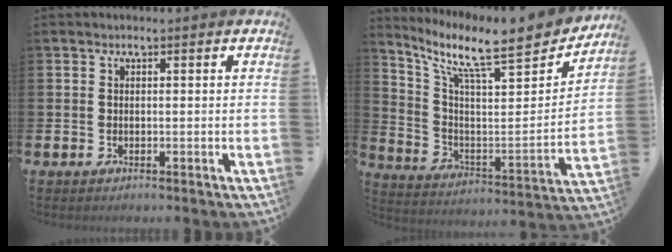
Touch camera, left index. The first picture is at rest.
{"total": 11.2, "force": [8.9, 2.6, 6.3], "torque": [-0.134, -0.075, 0.137]}